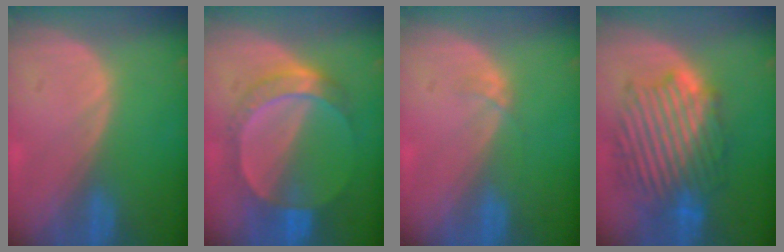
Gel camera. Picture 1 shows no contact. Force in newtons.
{"total": 6.8, "press": 6.8, "slide": 0.8}
{"total": 0.9, "press": 0.9, "slide": 0.1}
{"total": 11.3, "press": 11.2, "slide": 0.6}